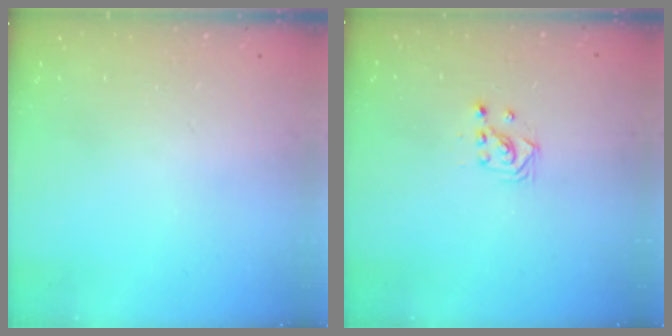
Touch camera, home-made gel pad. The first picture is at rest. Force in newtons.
{"total": 2.9, "press": 2.9, "slide": 0.3}